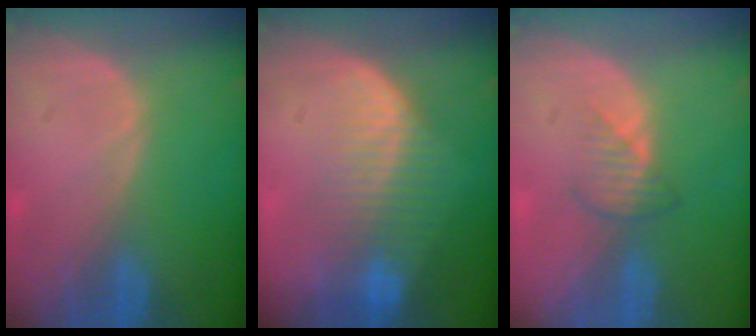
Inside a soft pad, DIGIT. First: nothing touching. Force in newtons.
{"total": 8.3, "press": 7.1, "slide": 4.3}
{"total": 2.7, "press": 2.6, "slide": 0.6}